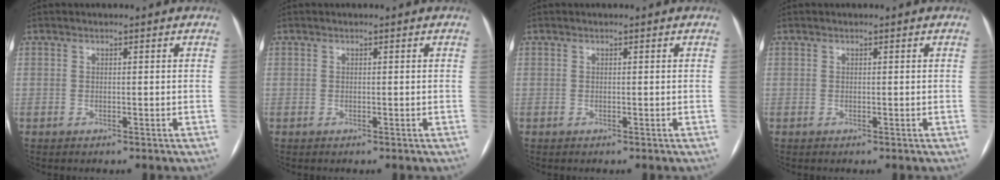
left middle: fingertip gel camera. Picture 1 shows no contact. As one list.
[{"total": 0.0}, {"total": 0.0}, {"total": 0.0}]